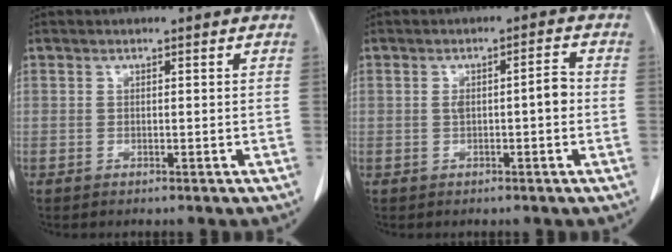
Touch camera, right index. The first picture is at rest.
{"total": 3.8, "force": [-0.2, 0.9, 3.6], "torque": [-0.062, 0.015, 0.000]}